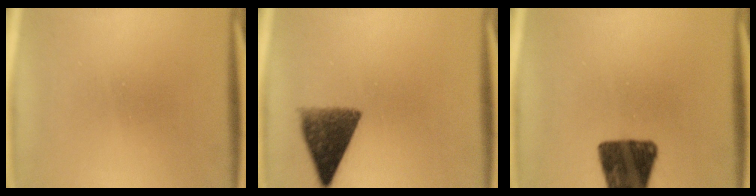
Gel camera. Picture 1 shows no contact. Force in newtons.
{"total": 8.7}
{"total": 13.4}